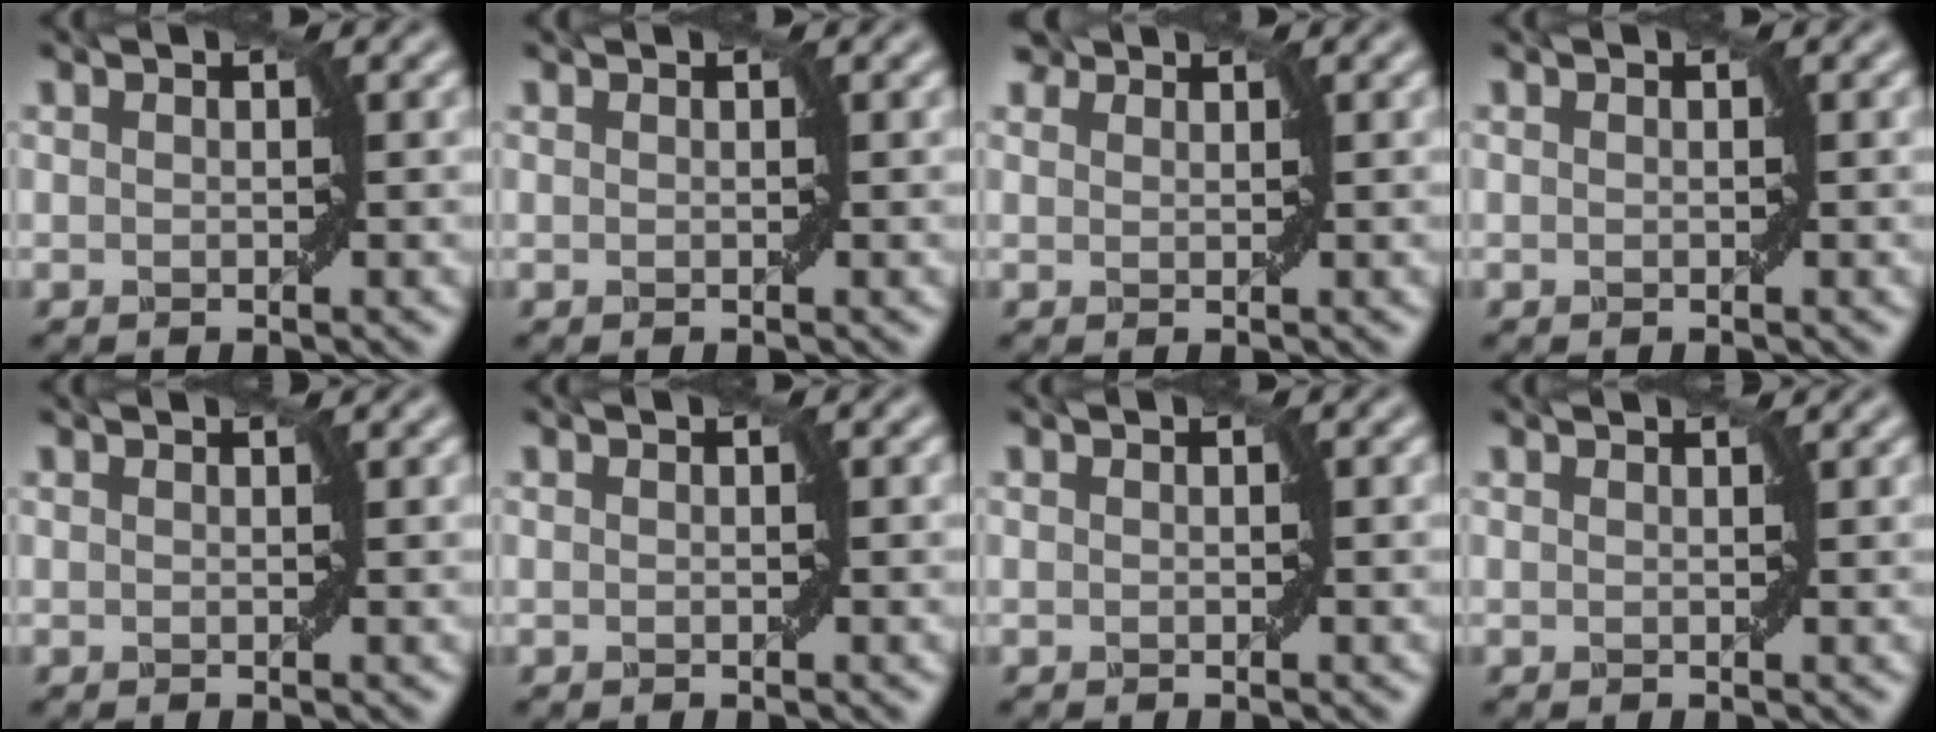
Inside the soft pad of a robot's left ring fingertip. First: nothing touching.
{"total": 0.0}
{"total": 1.7, "force": [1.5, 0.7, 0.4], "torque": [-0.007, -0.003, 0.022]}
{"total": 0.0}
{"total": 0.7, "force": [0.6, 0.0, 0.2], "torque": [-0.004, 0.001, 0.010]}
{"total": 0.0}
{"total": 0.0}
{"total": 1.0, "force": [1.0, 0.0, 0.3], "torque": [-0.008, -0.001, 0.013]}